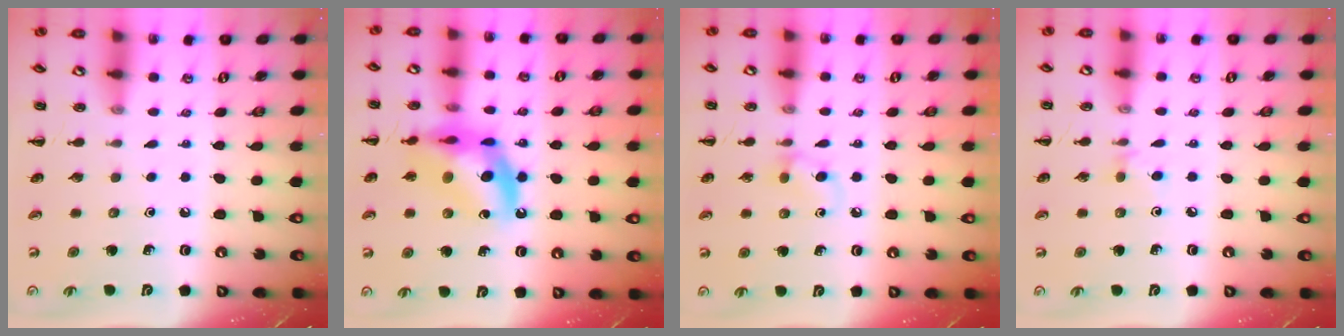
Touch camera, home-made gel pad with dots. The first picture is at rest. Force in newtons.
{"total": 16.5, "press": 16.0, "slide": 3.7}
{"total": 5.0, "press": 4.7, "slide": 1.6}
{"total": 3.8, "press": 3.4, "slide": 1.5}